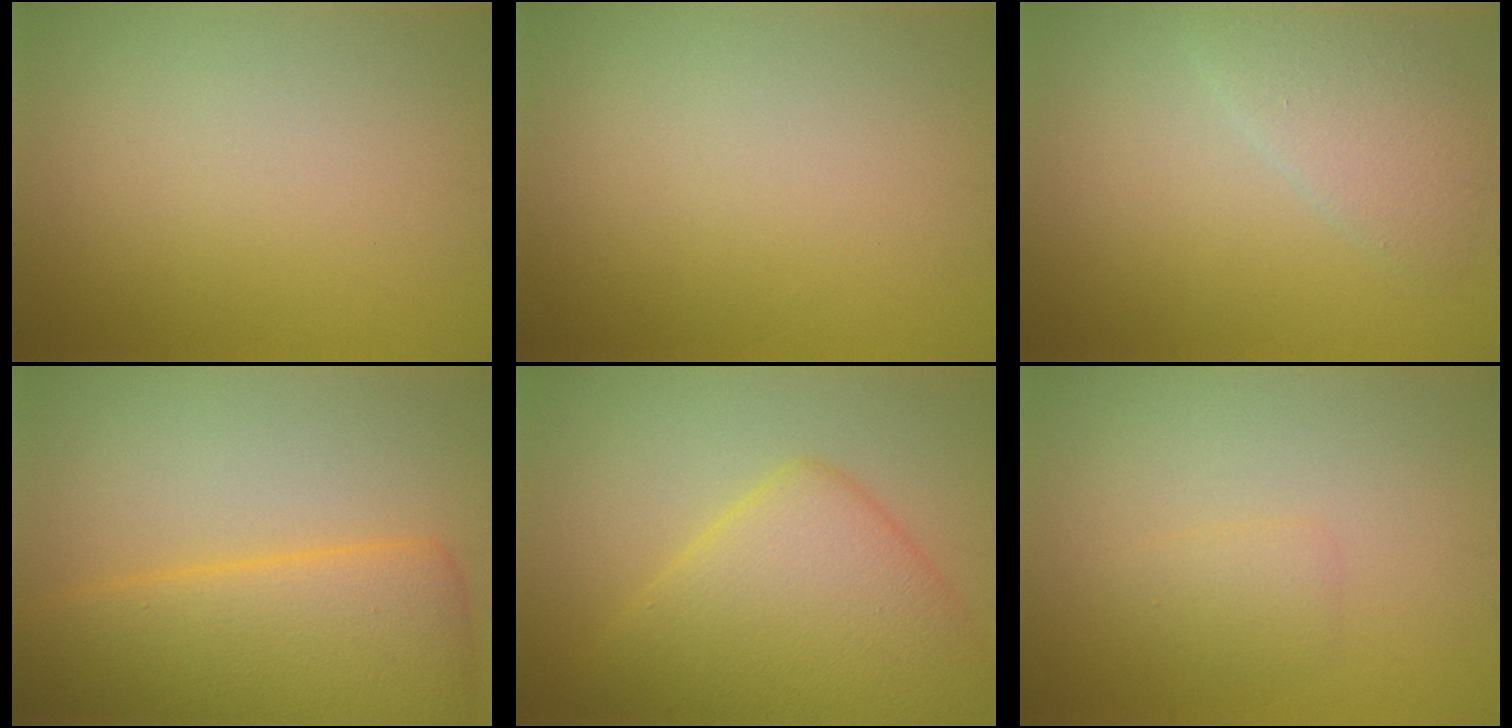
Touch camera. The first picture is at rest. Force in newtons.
{"total": 0.0}
{"total": 2.9, "press": 2.9, "slide": 0.2}
{"total": 8.5, "press": 8.5, "slide": 0.2}
{"total": 8.3, "press": 8.3, "slide": 0.2}
{"total": 1.2, "press": 1.2, "slide": 0.1}